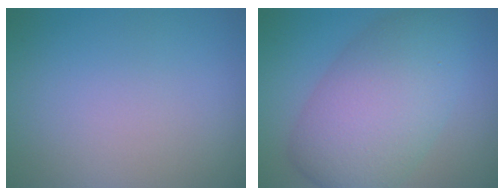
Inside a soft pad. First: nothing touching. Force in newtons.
{"total": 8.7, "press": 8.7, "slide": 0.1}